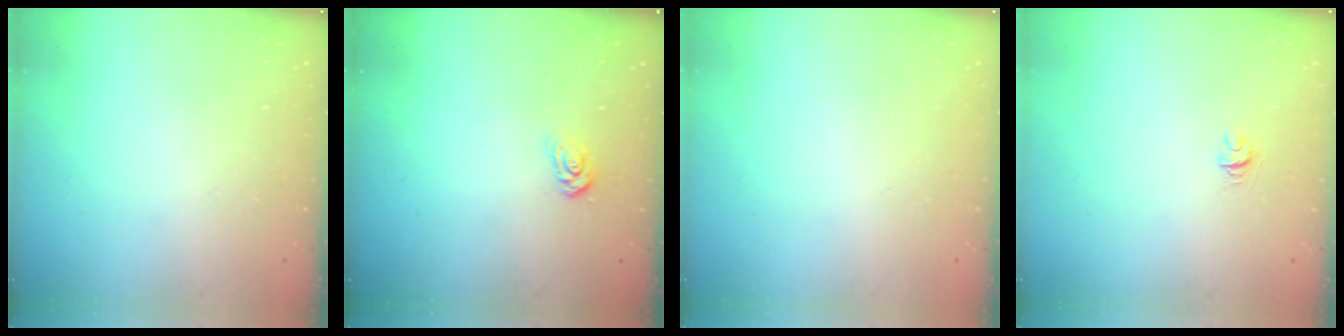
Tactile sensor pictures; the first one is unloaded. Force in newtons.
{"total": 3.9, "press": 3.9, "slide": 0.4}
{"total": 0.0}
{"total": 4.0, "press": 4.0, "slide": 0.4}